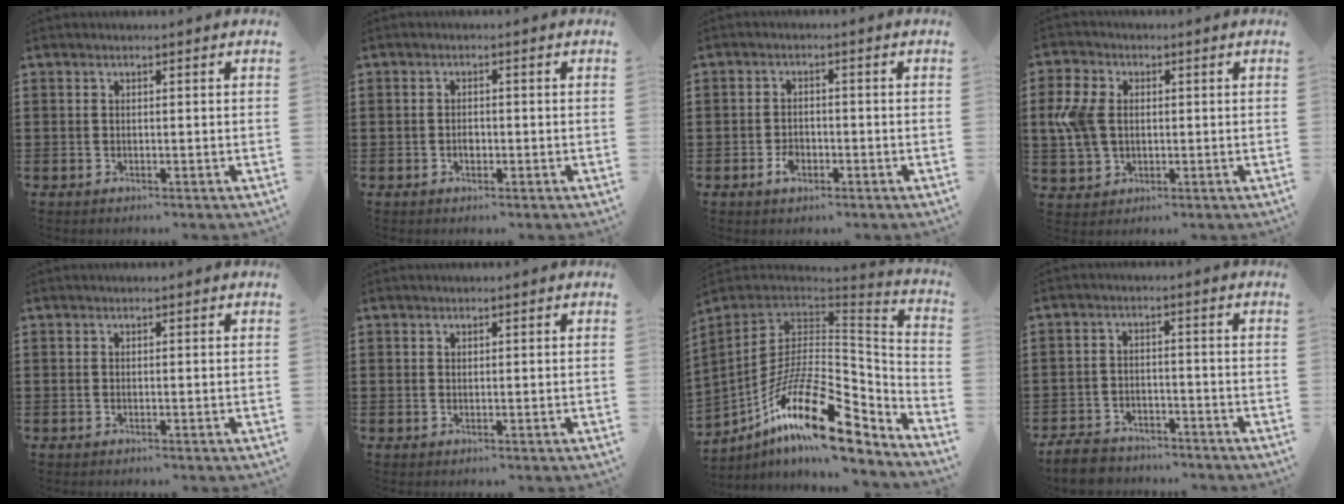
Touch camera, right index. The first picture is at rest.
{"total": 1.4, "force": [-0.5, 0.8, 1.0], "torque": [-0.021, 0.000, -0.009]}
{"total": 2.6, "force": [-1.3, 1.5, 1.7], "torque": [-0.039, -0.001, -0.025]}
{"total": 7.5, "force": [0.6, 5.3, 5.2], "torque": [-0.151, 0.004, 0.002]}
{"total": 0.0}
{"total": 0.5, "force": [0.4, 0.4, 0.1], "torque": [-0.003, 0.002, 0.008]}
{"total": 22.6, "force": [-11.3, 8.5, 17.6], "torque": [-0.335, 0.029, -0.201]}
{"total": 4.4, "force": [-4.2, 1.2, 0.8], "torque": [-0.028, 0.004, -0.087]}